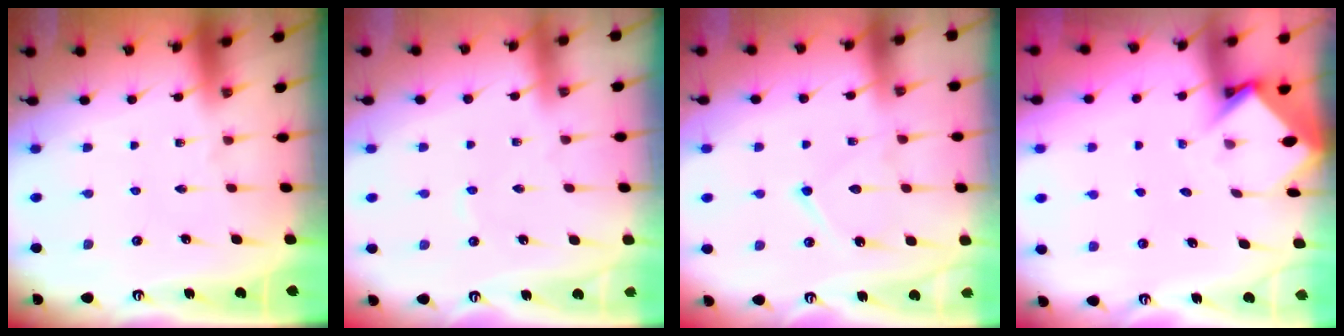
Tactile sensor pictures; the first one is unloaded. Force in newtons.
{"total": 1.5, "press": 1.4, "slide": 0.2}
{"total": 9.7, "press": 9.6, "slide": 0.8}
{"total": 3.6, "press": 3.5, "slide": 0.2}